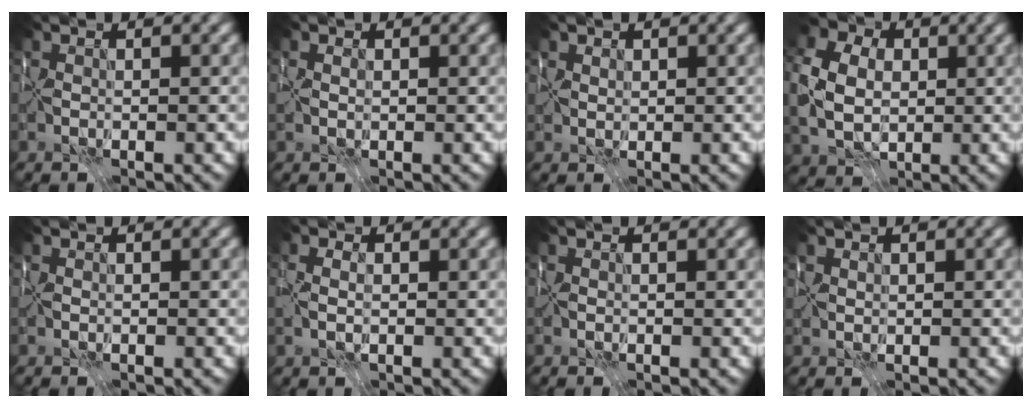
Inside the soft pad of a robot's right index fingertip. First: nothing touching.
{"total": 0.6, "force": [0.0, 0.5, 0.4], "torque": [-0.009, 0.005, 0.001]}
{"total": 1.0, "force": [0.7, 0.8, 0.1], "torque": [-0.004, -0.004, 0.015]}
{"total": 8.4, "force": [0.2, 6.4, 5.3], "torque": [-0.133, 0.003, 0.001]}
{"total": 0.0}
{"total": 2.5, "force": [0.1, 1.8, 1.8], "torque": [-0.038, 0.017, -0.005]}
{"total": 0.5, "force": [0.3, 0.3, 0.3], "torque": [-0.004, -0.002, 0.004]}
{"total": 0.6, "force": [0.4, 0.5, 0.0], "torque": [-0.001, -0.002, 0.010]}